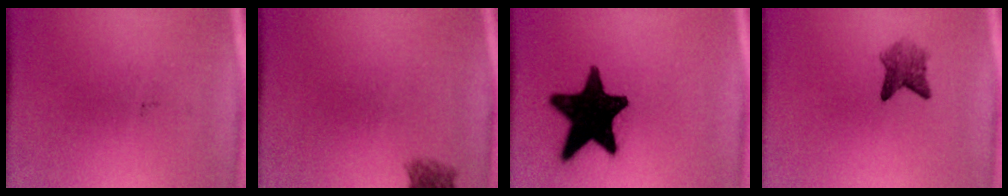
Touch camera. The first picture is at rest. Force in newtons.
{"total": 2.6}
{"total": 18.5}
{"total": 2.9}